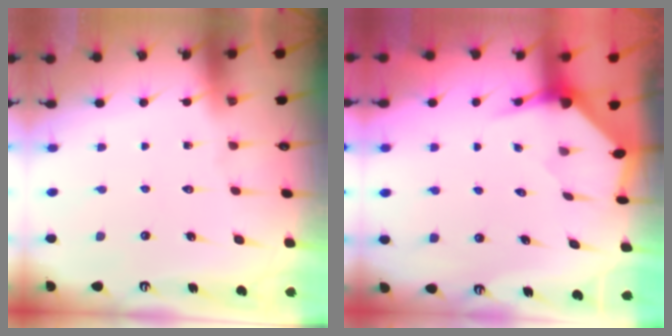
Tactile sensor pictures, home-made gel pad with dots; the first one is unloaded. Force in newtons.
{"total": 3.2, "press": 3.2, "slide": 0.3}